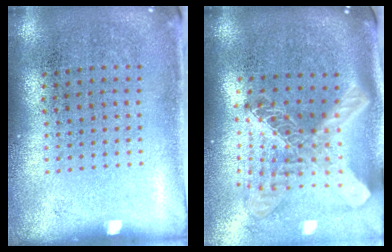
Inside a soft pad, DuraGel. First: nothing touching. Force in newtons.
{"total": 2.8, "press": 2.0, "slide": 1.9}